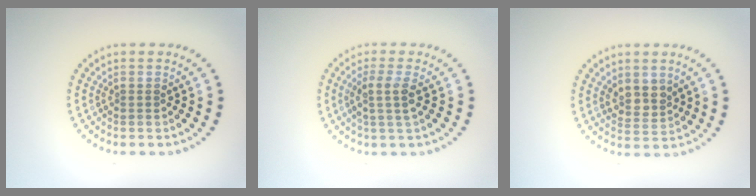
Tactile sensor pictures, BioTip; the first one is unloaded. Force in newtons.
{"total": 2.3, "press": 1.9, "slide": 1.3}
{"total": 2.2, "press": 1.9, "slide": 1.2}